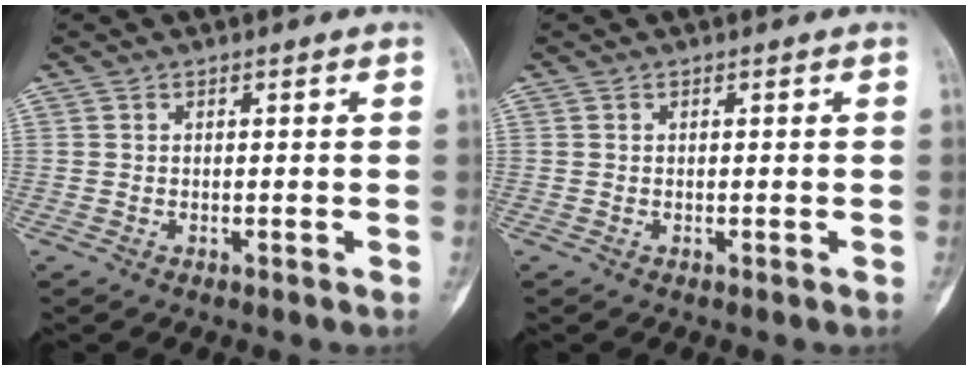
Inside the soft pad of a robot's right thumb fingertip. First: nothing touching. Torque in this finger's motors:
{"motor_torque": [0.04, 0.14, 0.03, -0.03, 0.00]}